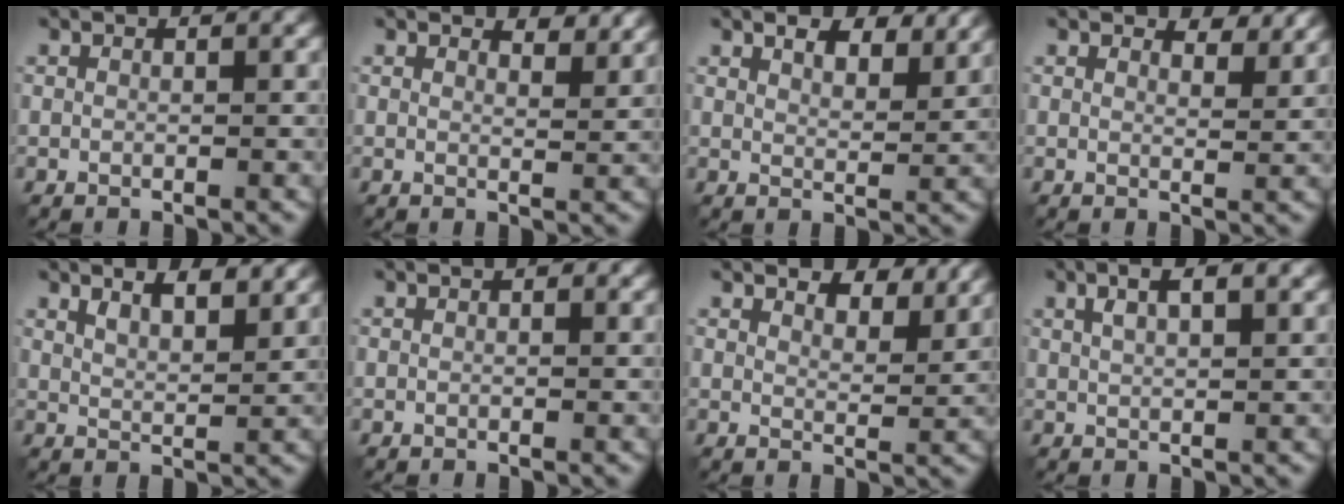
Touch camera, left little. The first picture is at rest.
{"total": 2.5, "force": [2.3, 0.6, 0.9], "torque": [-0.018, -0.005, 0.029]}
{"total": 4.6, "force": [3.5, 1.7, 2.4], "torque": [-0.039, -0.005, 0.045]}
{"total": 2.9, "force": [2.7, 0.7, 1.0], "torque": [-0.019, -0.002, 0.032]}
{"total": 4.3, "force": [2.8, 1.4, 2.9], "torque": [-0.045, 0.004, 0.041]}
{"total": 0.7, "force": [0.3, 0.3, 0.5], "torque": [-0.004, -0.001, 0.003]}
{"total": 4.9, "force": [4.2, 1.5, 2.0], "torque": [-0.040, 0.000, 0.052]}
{"total": 4.0, "force": [2.0, 1.4, 3.2], "torque": [-0.047, 0.002, 0.020]}